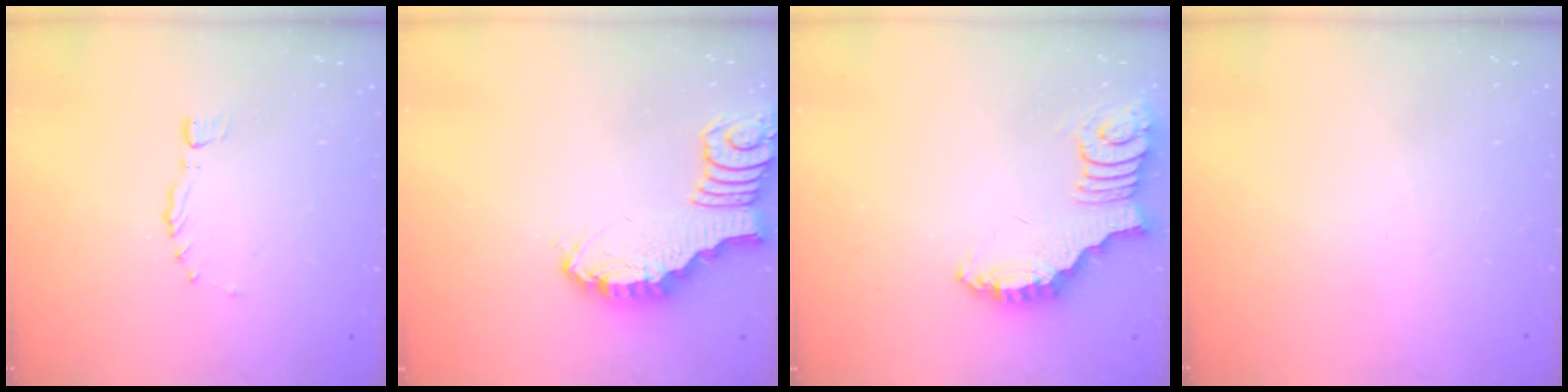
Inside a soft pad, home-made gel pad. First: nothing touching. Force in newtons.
{"total": 2.5, "press": 2.5, "slide": 0.2}
{"total": 2.5, "press": 2.4, "slide": 0.5}
{"total": 0.0}